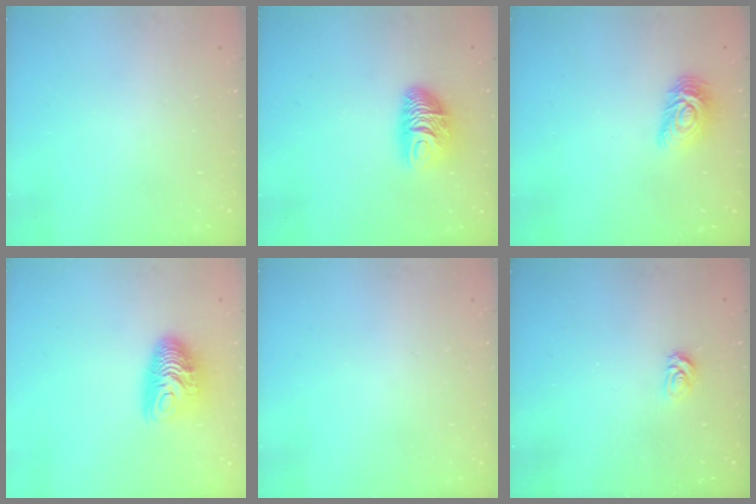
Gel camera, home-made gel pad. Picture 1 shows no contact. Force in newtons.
{"total": 9.5, "press": 9.4, "slide": 0.7}
{"total": 8.5, "press": 8.5, "slide": 0.5}
{"total": 10.3, "press": 10.3, "slide": 0.5}
{"total": 0.0}
{"total": 3.2, "press": 3.2, "slide": 0.5}